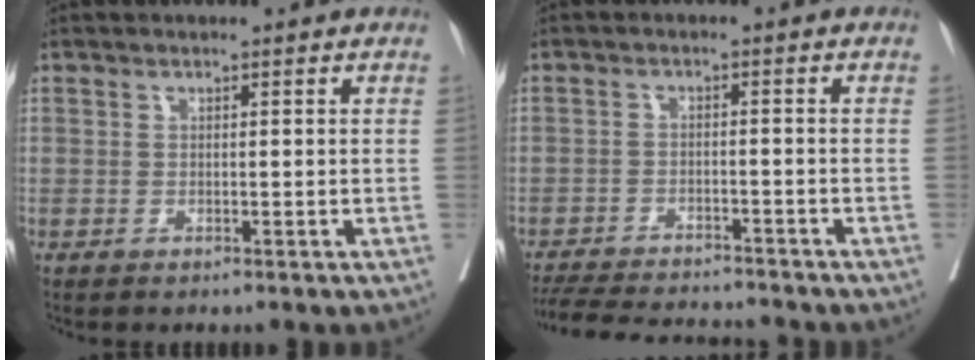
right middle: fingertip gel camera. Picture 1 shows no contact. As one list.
[{"total": 12.2, "force": [-11.4, 1.7, 3.9], "torque": [-0.067, -0.004, -0.166]}]